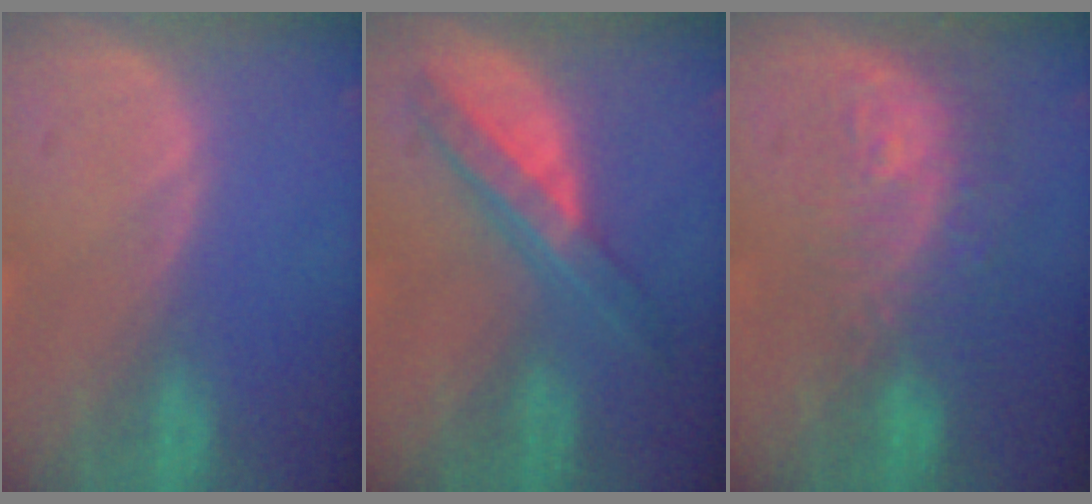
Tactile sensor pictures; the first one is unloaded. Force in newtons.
{"total": 7.0, "press": 5.9, "slide": 3.7}
{"total": 9.7, "press": 8.1, "slide": 5.3}